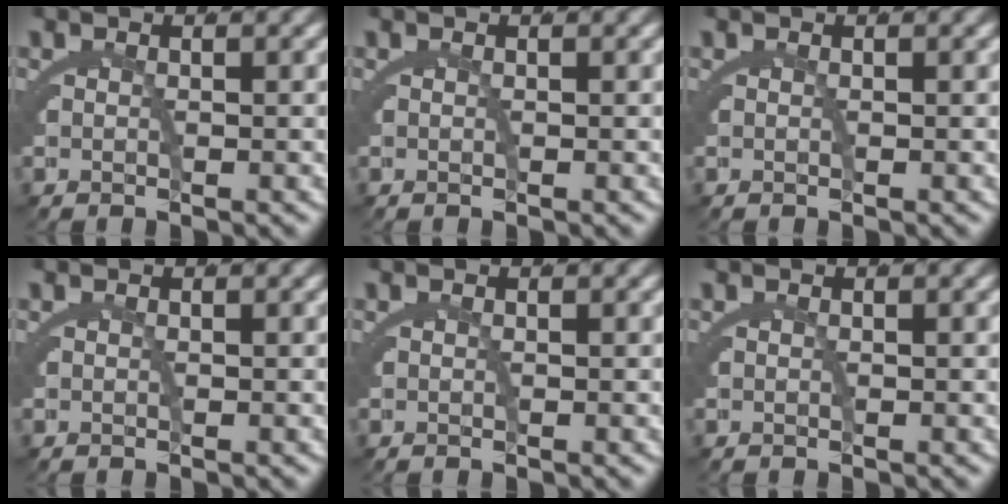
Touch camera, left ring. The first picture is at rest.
{"total": 0.0}
{"total": 0.0}
{"total": 0.0}
{"total": 0.0}
{"total": 0.0}